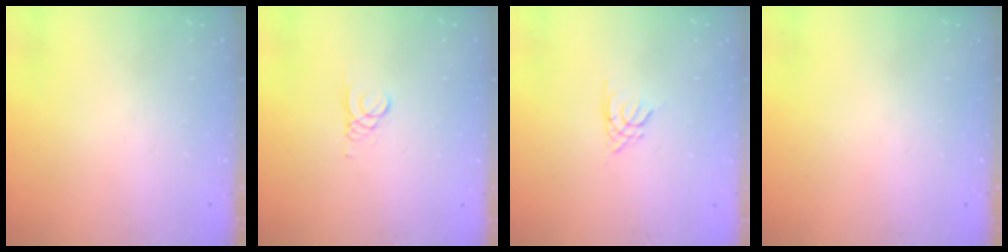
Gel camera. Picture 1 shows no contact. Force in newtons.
{"total": 0.7, "press": 0.7, "slide": 0.1}
{"total": 2.6, "press": 2.6, "slide": 0.3}
{"total": 0.0}